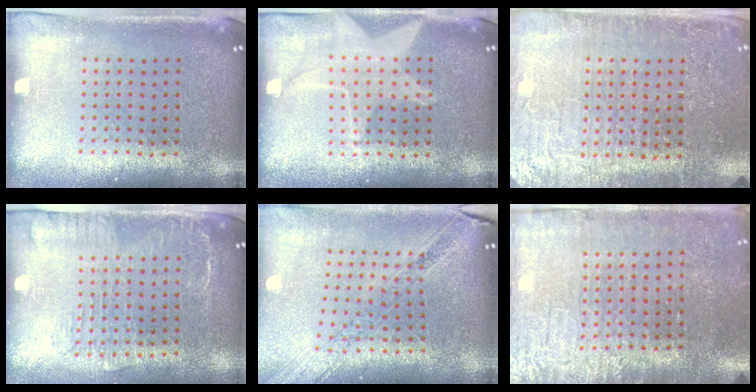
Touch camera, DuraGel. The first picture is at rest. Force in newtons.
{"total": 1.6, "press": 1.6, "slide": 0.2}
{"total": 3.8, "press": 3.6, "slide": 1.0}
{"total": 2.0, "press": 1.6, "slide": 1.2}
{"total": 1.2, "press": 1.2, "slide": 0.3}
{"total": 3.7, "press": 3.4, "slide": 1.3}